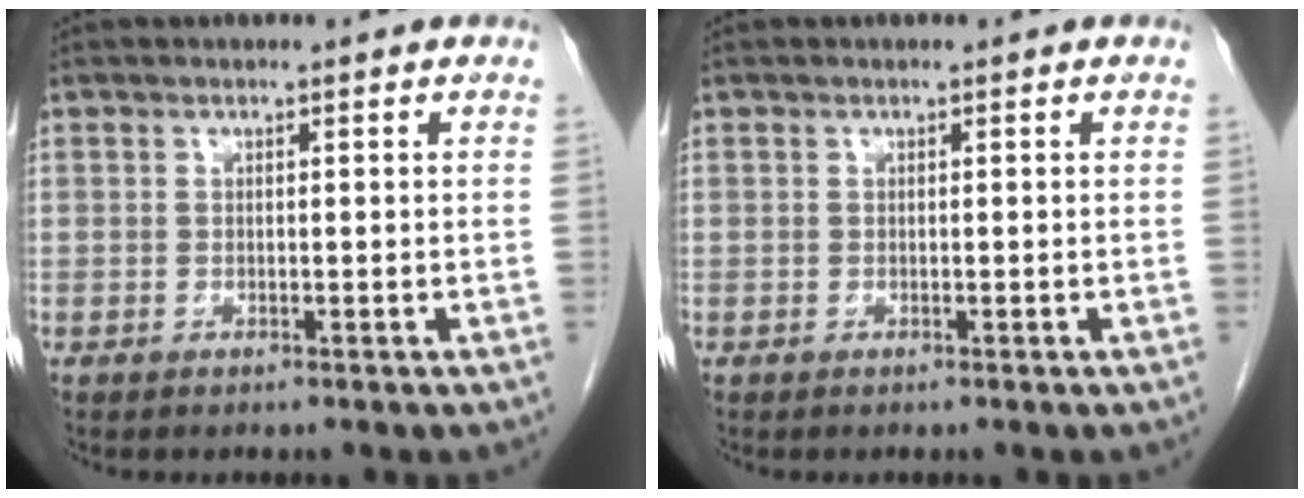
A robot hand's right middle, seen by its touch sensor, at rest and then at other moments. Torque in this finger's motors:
{"motor_torque": [-0.02, 0.02, 0.00, 0.00]}